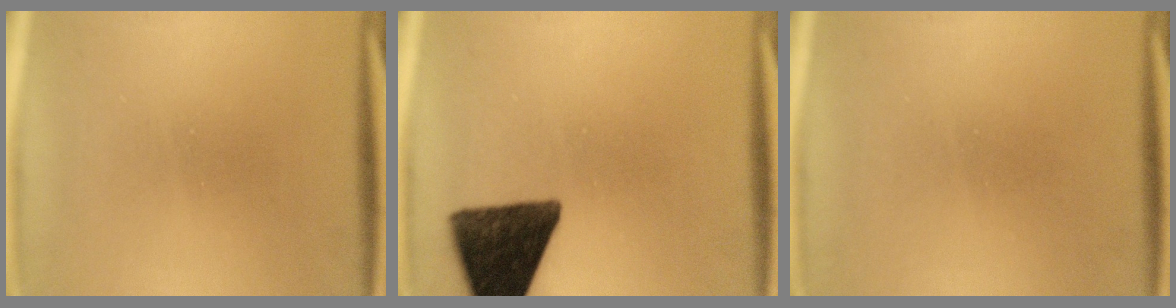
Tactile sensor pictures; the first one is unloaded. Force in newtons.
{"total": 14.4}
{"total": 1.7}